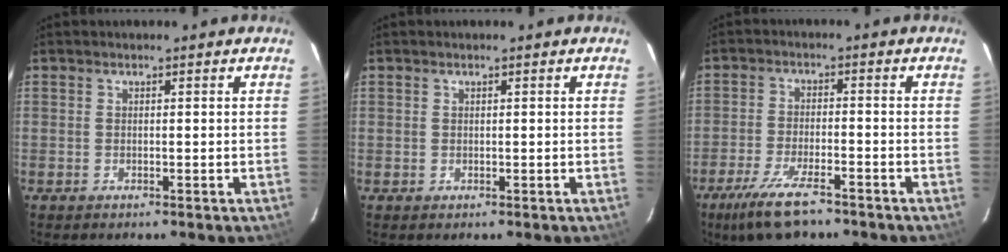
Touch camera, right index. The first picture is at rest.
{"total": 0.8, "force": [0.1, 0.8, -0.1], "torque": [0.004, 0.003, 0.001]}
{"total": 9.7, "force": [-7.0, 2.6, 6.1], "torque": [-0.148, -0.022, -0.128]}